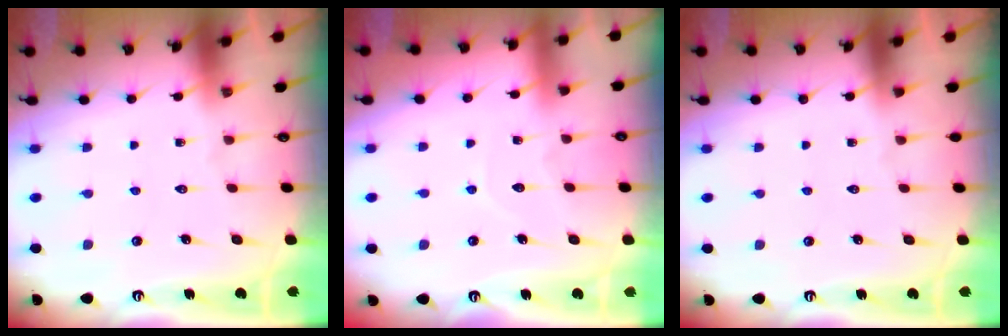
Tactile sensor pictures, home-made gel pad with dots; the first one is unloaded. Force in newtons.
{"total": 5.0, "press": 5.0, "slide": 0.4}
{"total": 0.0}